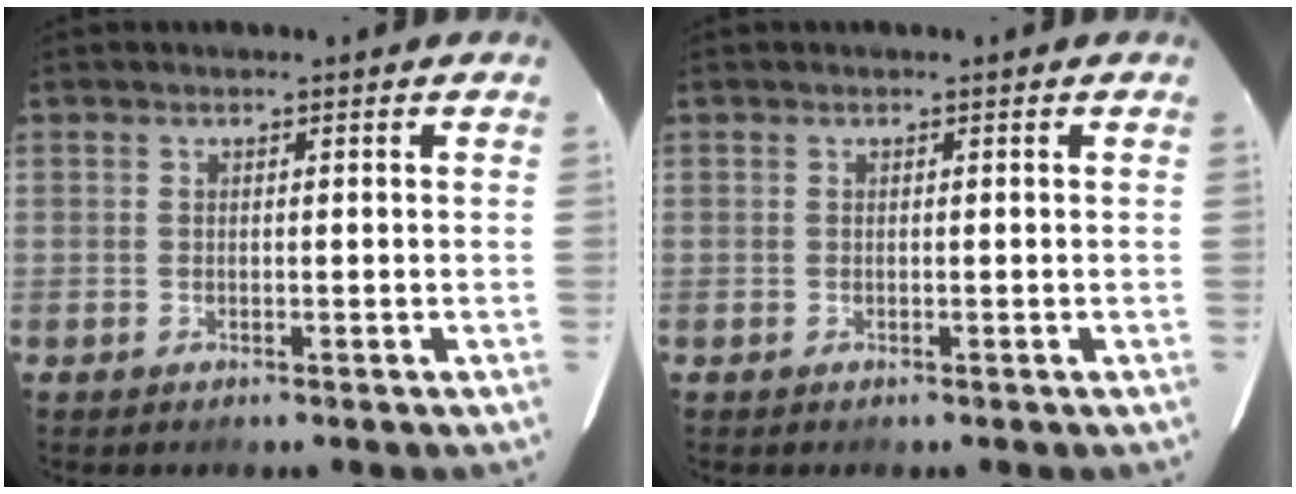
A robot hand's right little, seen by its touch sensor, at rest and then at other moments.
{"total": 0.0}